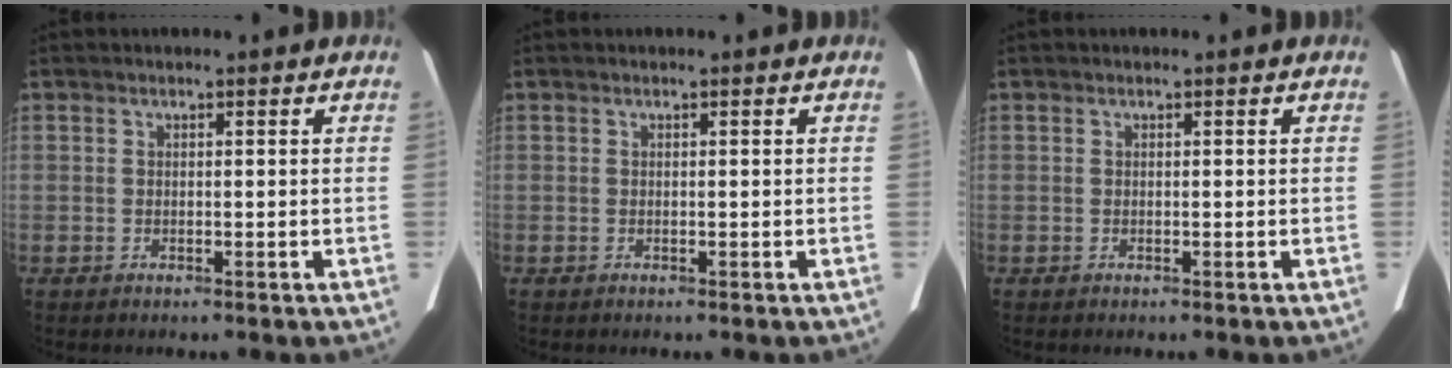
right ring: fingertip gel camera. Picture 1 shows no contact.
{"total": 0.0}
{"total": 0.0}